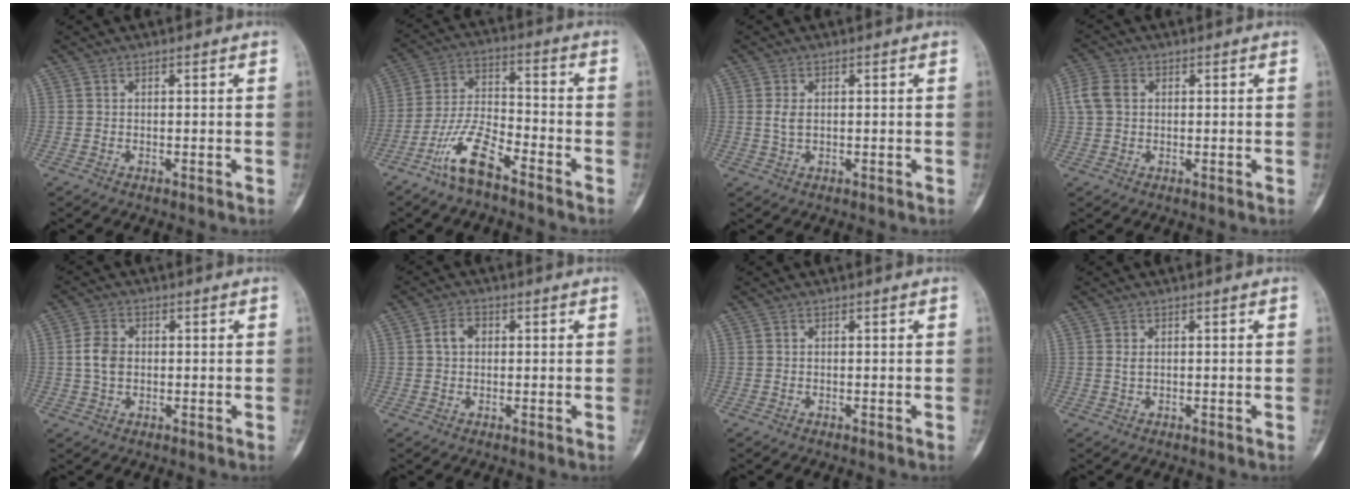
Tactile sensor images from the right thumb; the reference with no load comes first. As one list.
[{"total": 10.2, "force": [-6.8, 3.0, 6.9], "torque": [-0.145, 0.047, -0.137]}, {"total": 2.2, "force": [0.3, 1.3, 1.8], "torque": [-0.039, 0.001, 0.007]}, {"total": 4.7, "force": [0.9, 3.6, 3.0], "torque": [-0.073, 0.012, 0.014]}, {"total": 4.5, "force": [0.1, 3.2, 3.1], "torque": [-0.060, 0.006, -0.001]}, {"total": 3.1, "force": [0.5, 2.3, 2.0], "torque": [-0.033, 0.010, 0.007]}, {"total": 0.0}, {"total": 0.9, "force": [0.2, 0.5, 0.7], "torque": [-0.015, 0.002, 0.007]}]